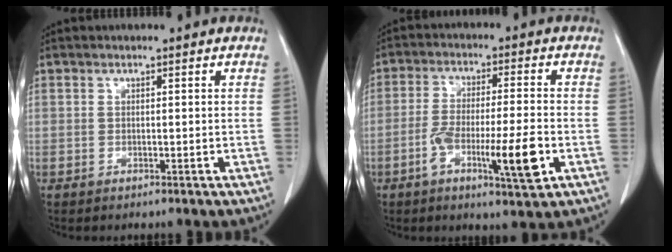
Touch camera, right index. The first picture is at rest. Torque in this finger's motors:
{"motor_torque": [0.44, -0.18, 0.49, 0.08]}